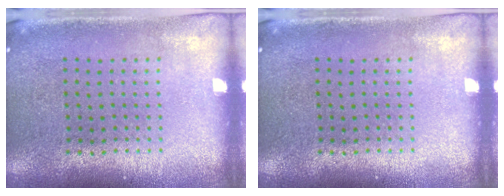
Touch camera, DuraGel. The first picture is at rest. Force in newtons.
{"total": 0.0}